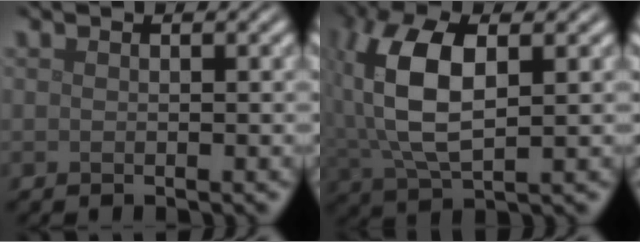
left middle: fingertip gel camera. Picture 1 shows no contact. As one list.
[{"total": 8.6, "force": [1.4, 4.0, 7.5], "torque": [-0.166, 0.012, 0.023]}]